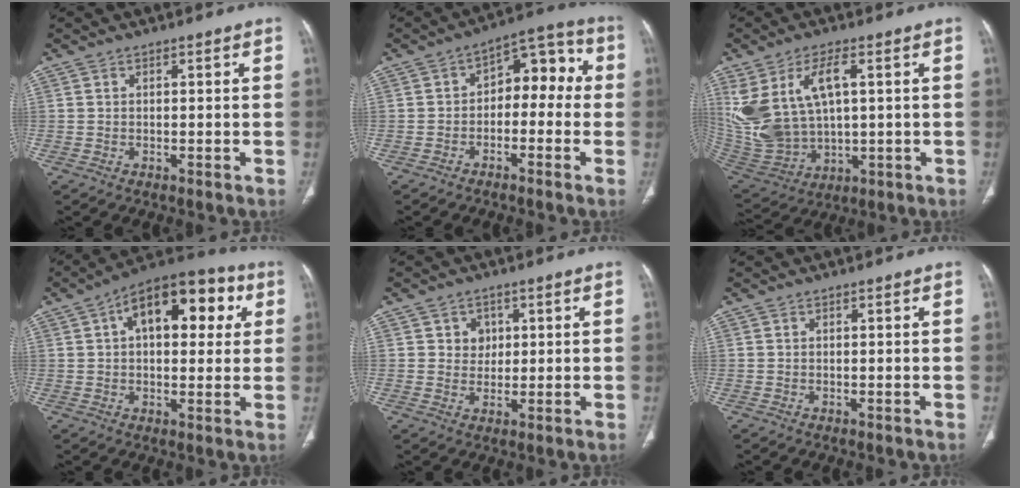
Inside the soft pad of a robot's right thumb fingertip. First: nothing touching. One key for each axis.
{"total": 9.8, "fx": -0.7, "fy": 6.4, "fz": 7.4, "tx": -0.057, "ty": 0.051, "tz": -0.025}
{"total": 16.9, "fx": 4.4, "fy": 9.3, "fz": 13.4, "tx": -0.281, "ty": -0.011, "tz": 0.111}
{"total": 18.0, "fx": 5.3, "fy": 9.7, "fz": 14.2, "tx": -0.161, "ty": 0.024, "tz": 0.069}
{"total": 3.7, "fx": 1.2, "fy": 3.3, "fz": 1.2, "tx": 0.005, "ty": -0.003, "tz": 0.017}
{"total": 0.0}